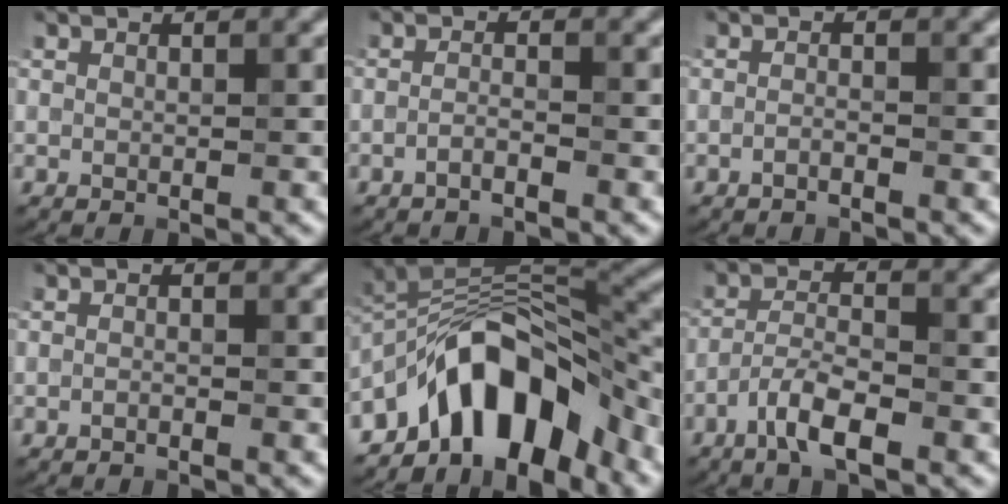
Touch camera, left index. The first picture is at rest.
{"total": 1.2, "force": [-0.9, 0.2, 0.8], "torque": [-0.015, 0.003, -0.020]}
{"total": 0.9, "force": [-0.7, 0.1, 0.6], "torque": [-0.011, 0.000, -0.014]}
{"total": 0.6, "force": [-0.4, 0.1, 0.4], "torque": [-0.007, -0.001, -0.009]}
{"total": 11.3, "force": [-6.1, 5.3, 7.8], "torque": [-0.107, 0.017, -0.112]}
{"total": 3.9, "force": [-2.4, 0.9, 2.9], "torque": [-0.062, 0.007, -0.055]}